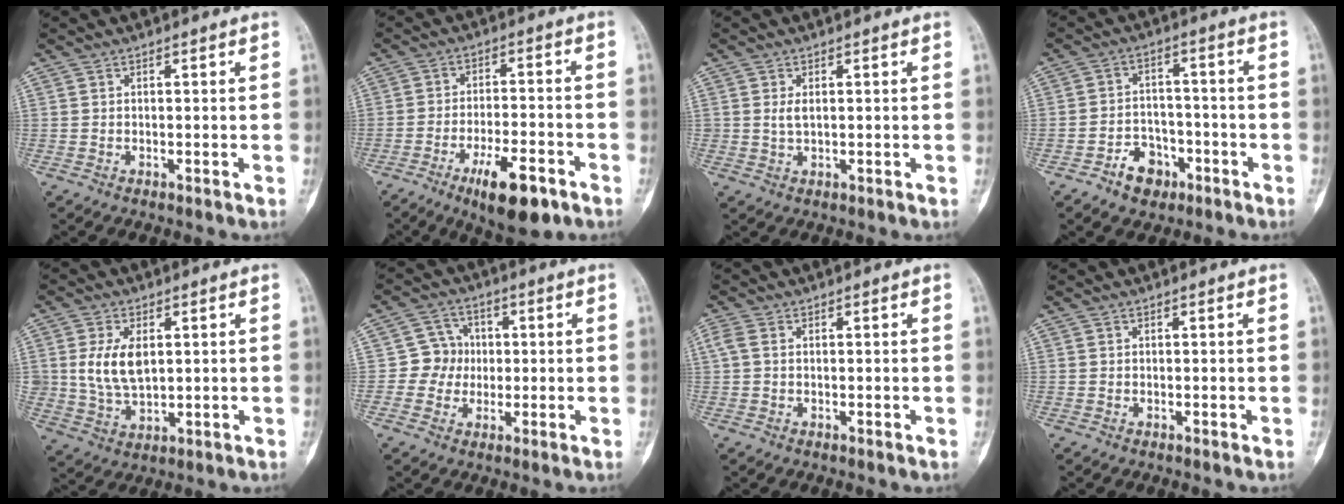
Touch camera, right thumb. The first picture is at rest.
{"total": 11.3, "force": [-6.3, 3.7, 8.6], "torque": [-0.135, 0.024, -0.096]}
{"total": 1.9, "force": [0.4, 1.0, 1.5], "torque": [-0.030, -0.002, 0.012]}
{"total": 6.8, "force": [-3.9, 4.8, 2.7], "torque": [-0.015, 0.035, -0.061]}
{"total": 8.7, "force": [1.6, 5.2, 6.8], "torque": [-0.123, -0.010, 0.042]}
{"total": 6.2, "force": [-0.1, 6.0, 1.5], "torque": [0.017, 0.015, -0.011]}
{"total": 2.2, "force": [0.5, 1.4, 1.6], "torque": [-0.050, 0.013, 0.011]}
{"total": 0.0}